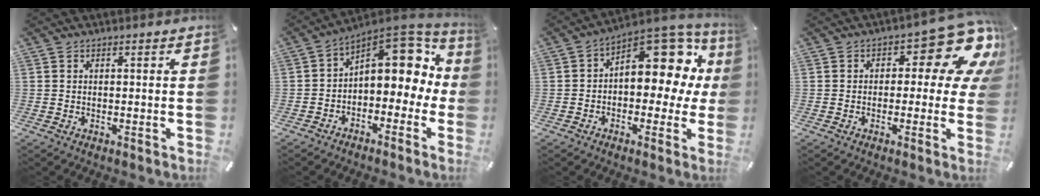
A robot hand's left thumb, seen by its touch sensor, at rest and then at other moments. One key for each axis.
{"total": 13.6, "fx": 5.3, "fy": 8.2, "fz": 9.5, "tx": -0.121, "ty": -0.041, "tz": 0.094}
{"total": 15.4, "fx": 5.6, "fy": 9.1, "fz": 11.1, "tx": -0.130, "ty": -0.055, "tz": 0.092}
{"total": 13.6, "fx": 5.6, "fy": 6.4, "fz": 10.6, "tx": -0.131, "ty": -0.044, "tz": 0.093}